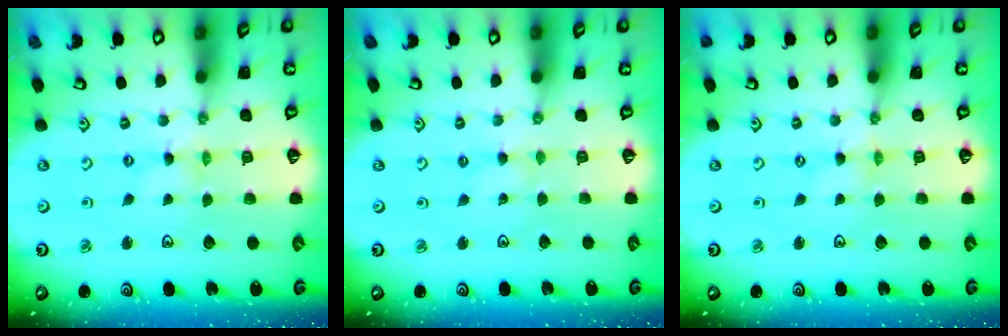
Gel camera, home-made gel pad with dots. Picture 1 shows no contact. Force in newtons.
{"total": 1.2, "press": 1.2, "slide": 0.2}
{"total": 0.0}